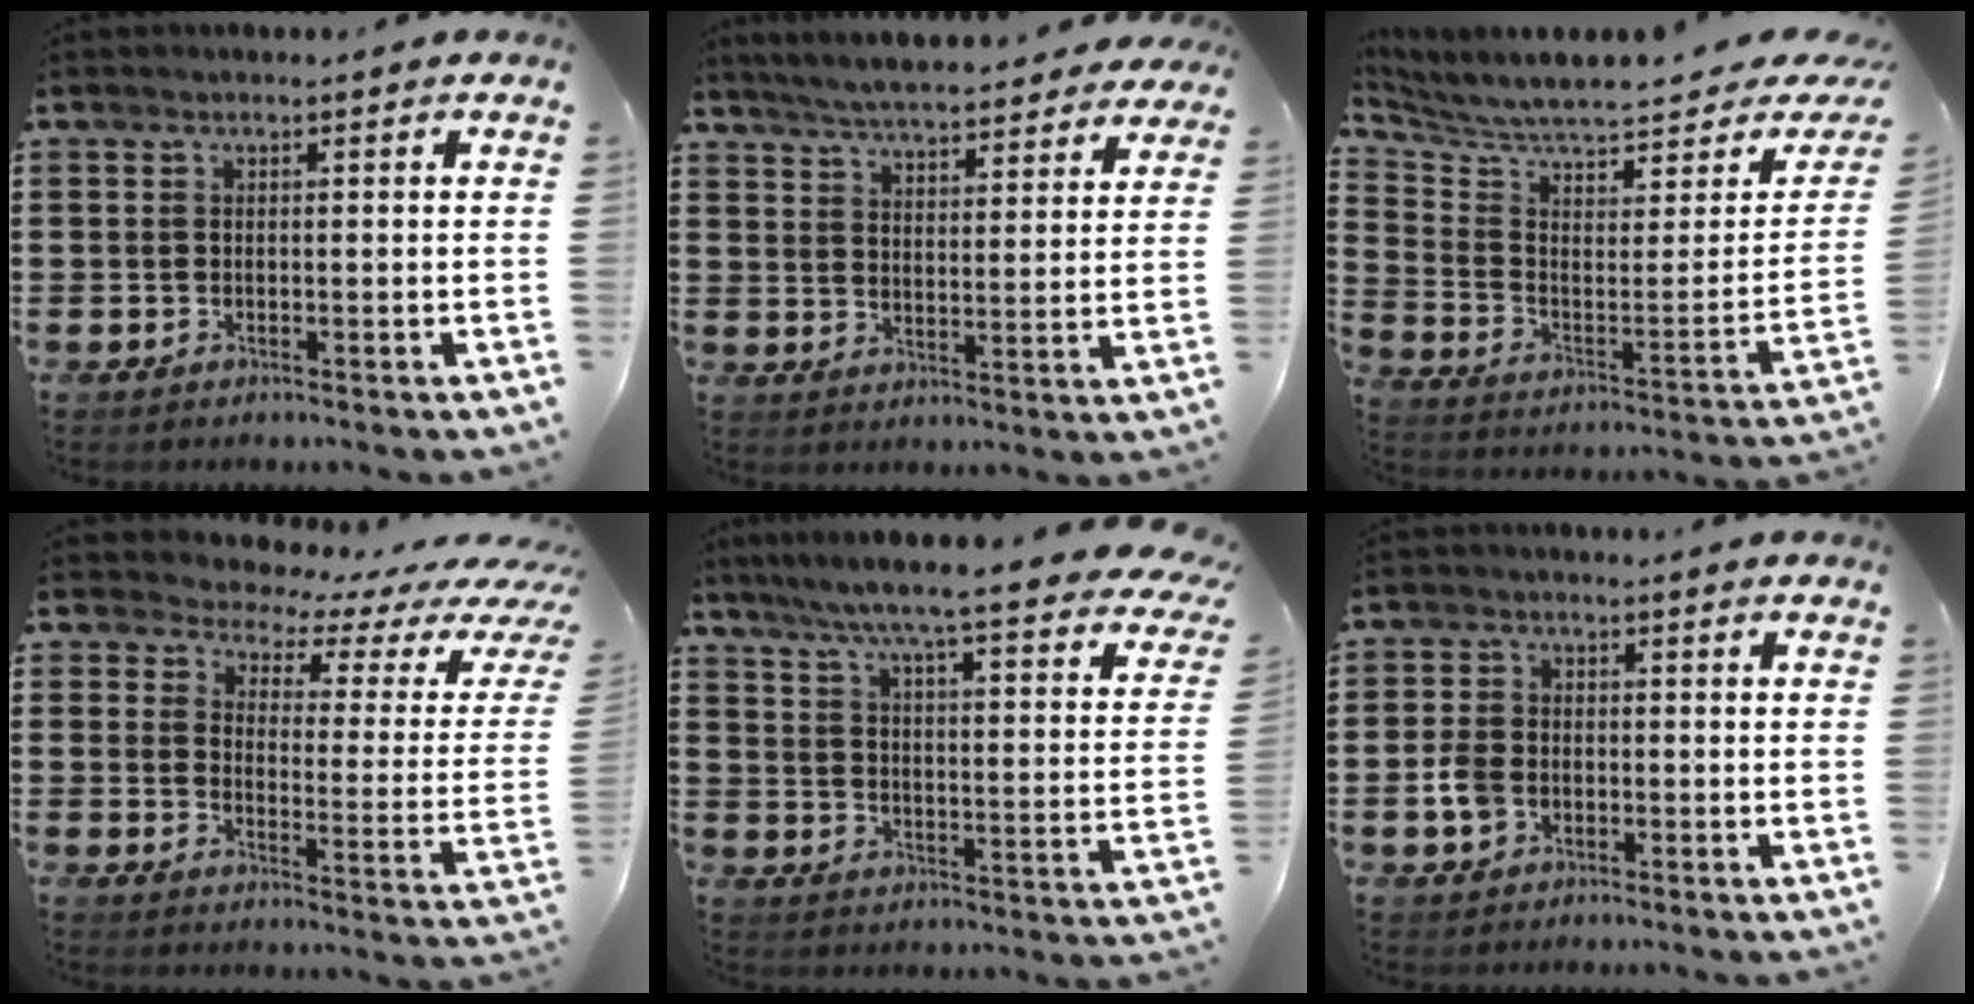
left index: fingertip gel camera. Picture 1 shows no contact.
{"total": 5.6, "force": [5.5, 0.1, 1.4], "torque": [-0.051, -0.028, 0.096]}
{"total": 6.3, "force": [5.6, 0.2, 2.8], "torque": [-0.084, -0.059, 0.093]}
{"total": 3.4, "force": [3.1, 1.1, 1.0], "torque": [-0.036, -0.030, 0.043]}
{"total": 6.4, "force": [5.3, -0.8, 3.5], "torque": [-0.090, -0.048, 0.082]}
{"total": 3.8, "force": [-1.2, 2.8, 2.3], "torque": [-0.065, -0.004, -0.028]}